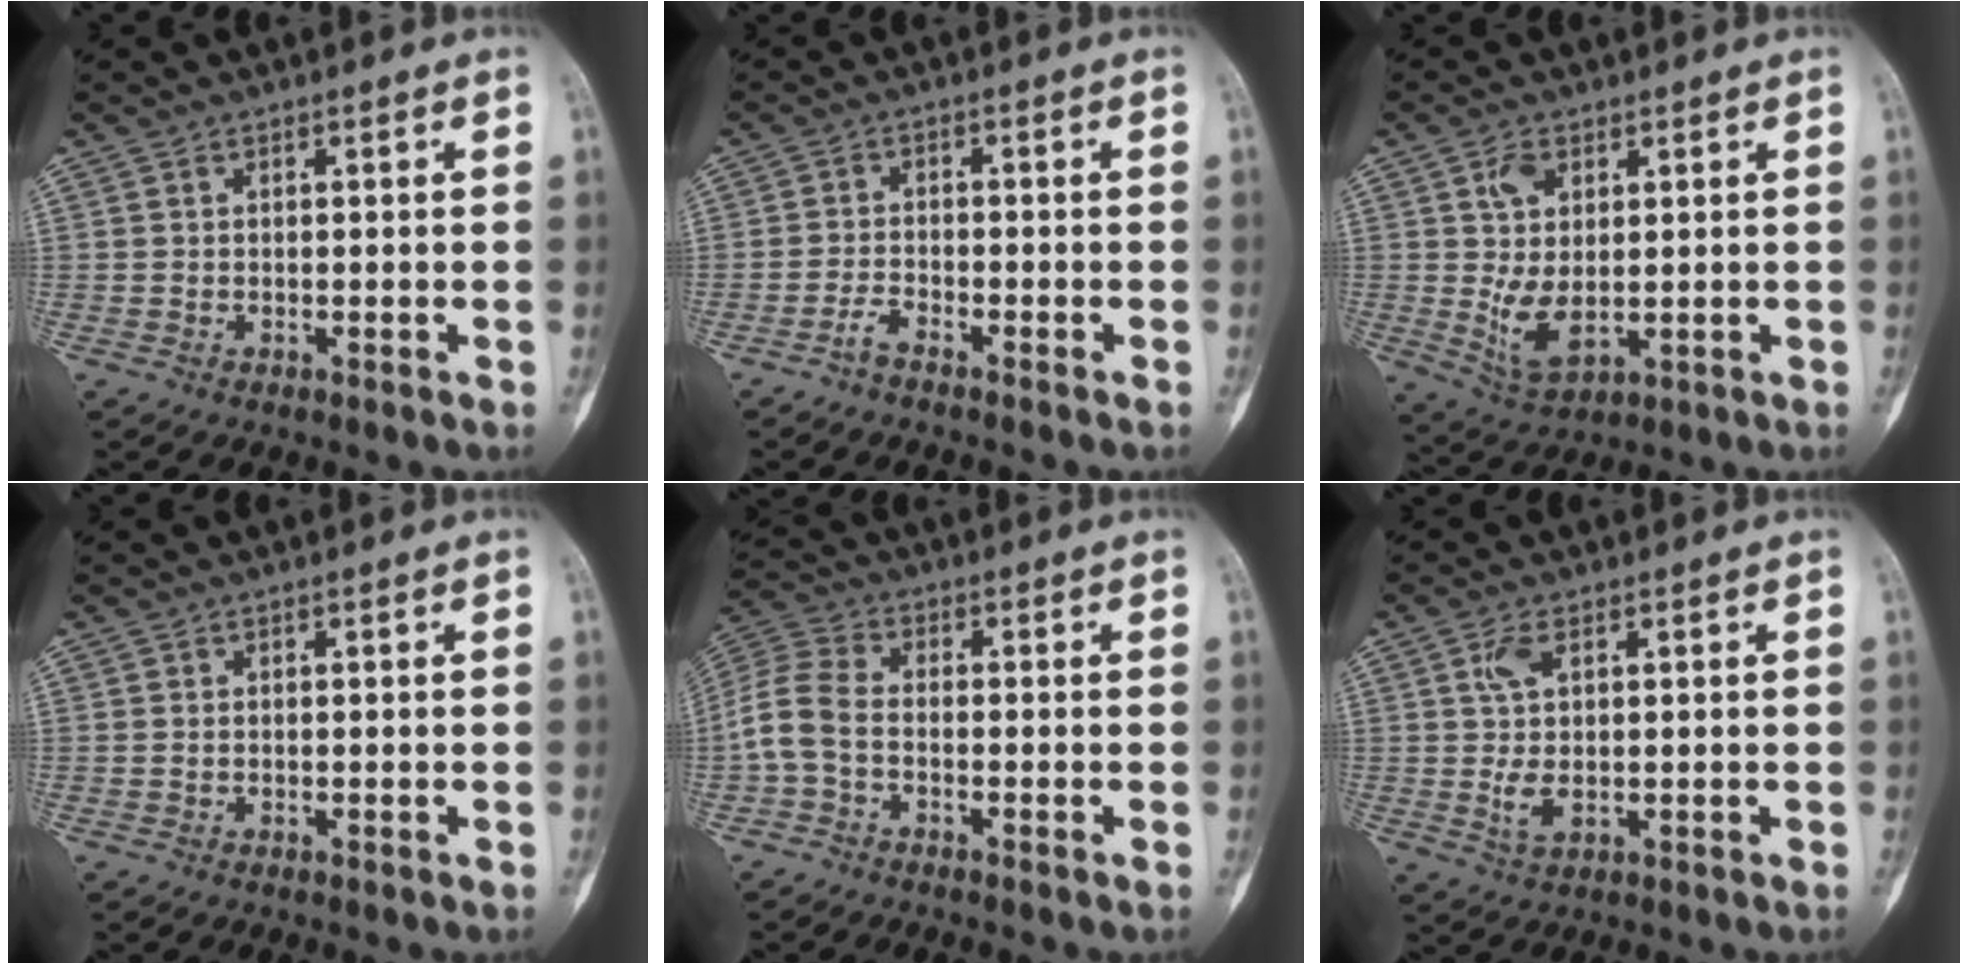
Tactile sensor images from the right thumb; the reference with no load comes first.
{"total": 2.2, "force": [-1.9, 0.4, 1.1], "torque": [-0.030, 0.012, -0.039]}
{"total": 8.6, "force": [1.1, 5.1, 6.9], "torque": [-0.127, -0.010, 0.033]}
{"total": 0.0}
{"total": 6.4, "force": [-1.8, 3.4, 5.1], "torque": [-0.123, 0.019, -0.052]}
{"total": 5.4, "force": [0.9, 2.7, 4.6], "torque": [-0.099, 0.000, 0.019]}